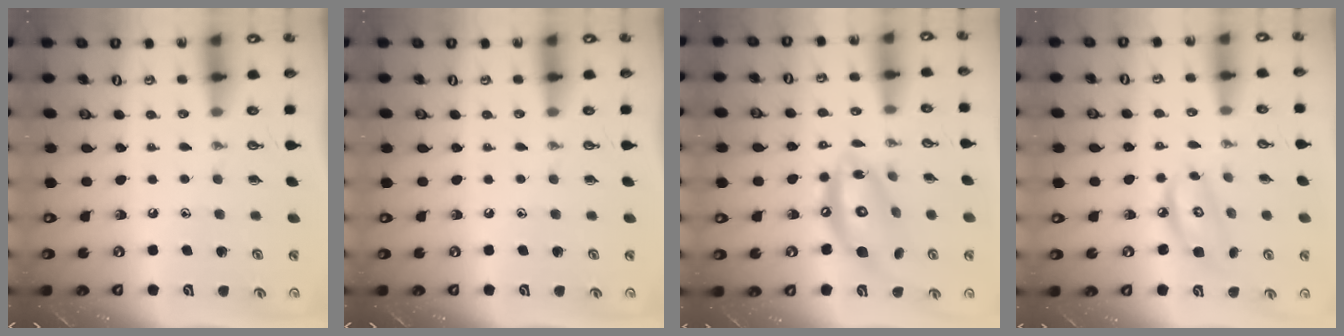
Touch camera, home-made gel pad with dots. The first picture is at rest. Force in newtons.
{"total": 0.0}
{"total": 13.8, "press": 13.7, "slide": 1.2}
{"total": 7.8, "press": 7.7, "slide": 0.7}